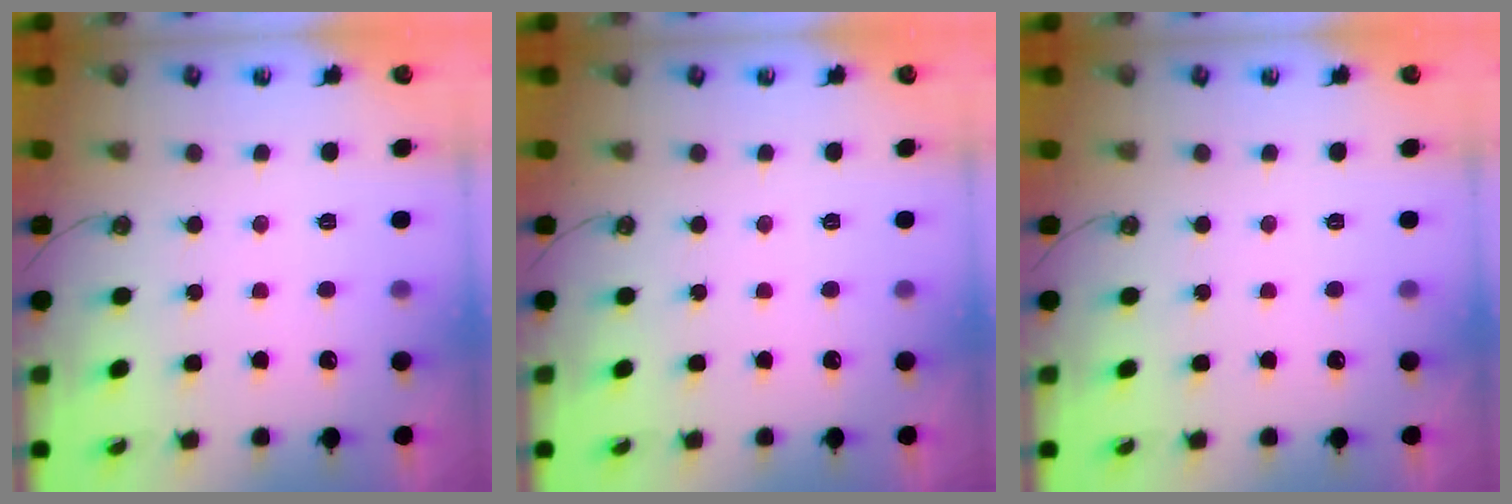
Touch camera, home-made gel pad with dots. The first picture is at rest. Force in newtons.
{"total": 0.0}
{"total": 0.0}